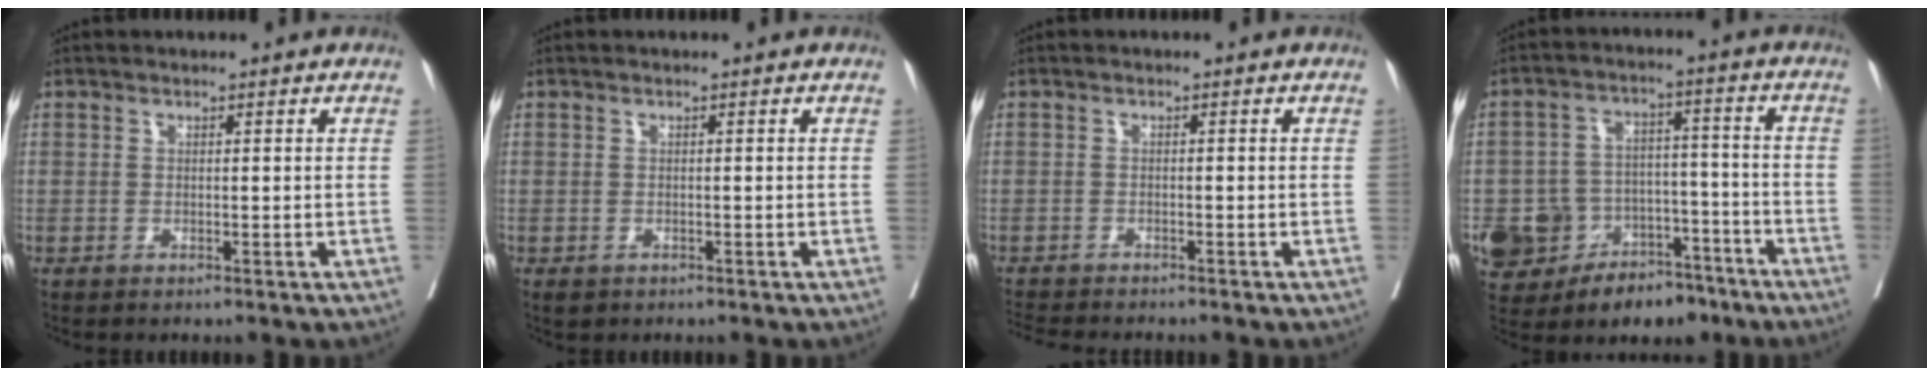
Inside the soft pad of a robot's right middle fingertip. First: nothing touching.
{"total": 1.5, "force": [-1.0, 1.0, 0.5], "torque": [-0.012, -0.002, -0.008]}
{"total": 5.4, "force": [-5.0, 0.2, 1.9], "torque": [-0.024, -0.012, -0.082]}
{"total": 13.0, "force": [-8.0, 9.2, 4.3], "torque": [-0.067, 0.046, -0.117]}